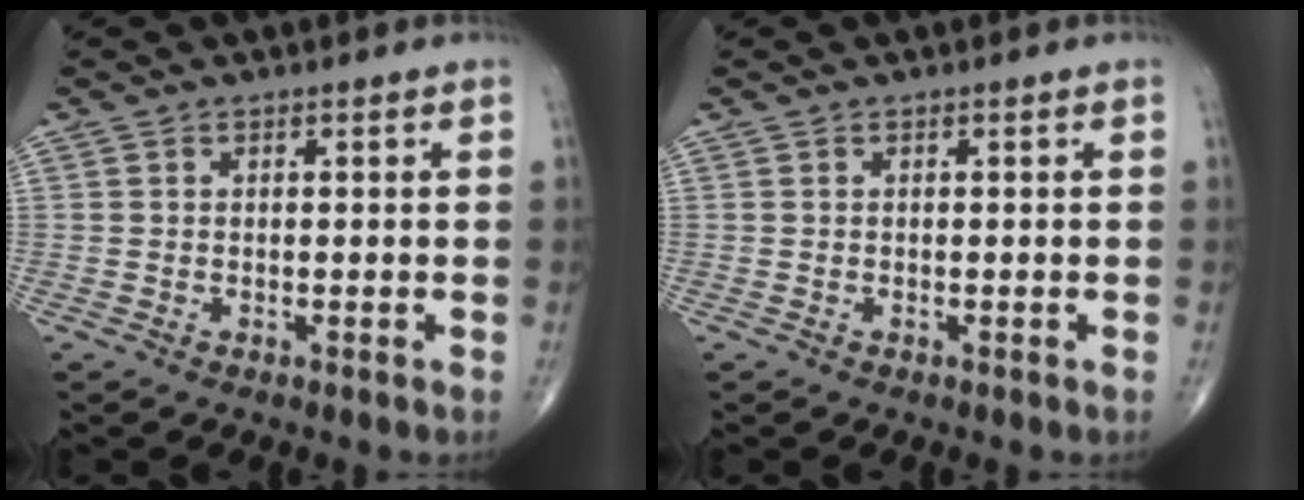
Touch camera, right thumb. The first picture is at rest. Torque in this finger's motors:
{"motor_torque": [-0.47, 0.15, 0.16, 0.07, -0.03]}